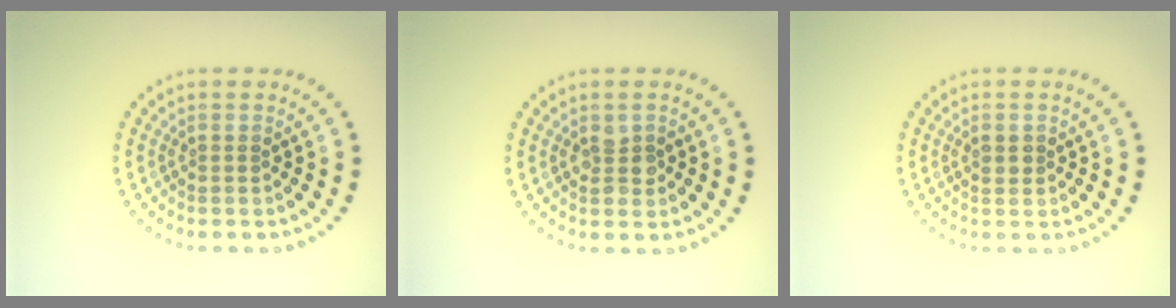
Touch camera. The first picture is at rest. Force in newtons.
{"total": 2.0, "press": 2.0, "slide": 0.2}
{"total": 1.2, "press": 1.2, "slide": 0.2}